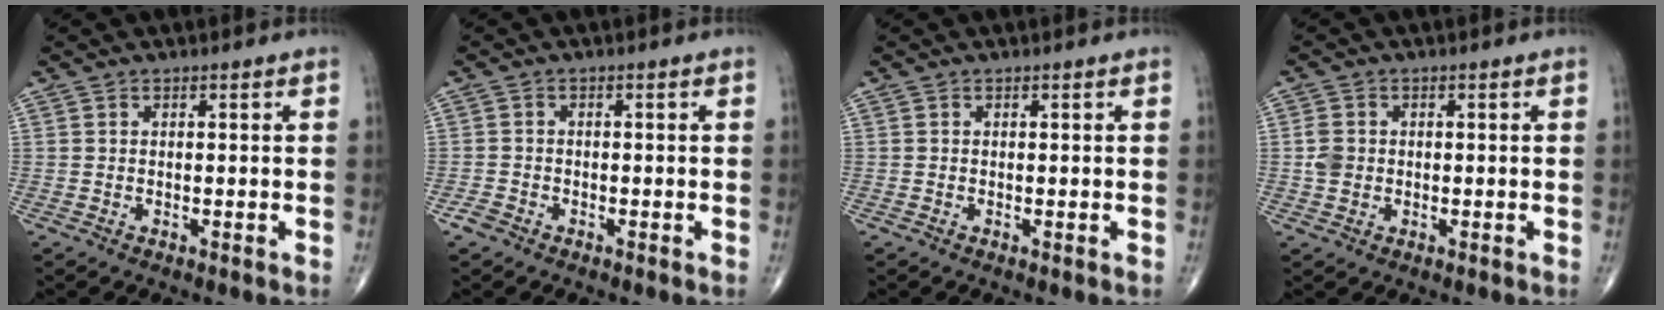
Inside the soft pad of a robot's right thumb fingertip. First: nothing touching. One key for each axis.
{"total": 1.9, "fx": -1.3, "fy": 1.2, "fz": 0.6, "tx": -0.013, "ty": 0.003, "tz": -0.026}
{"total": 0.0}
{"total": 3.1, "fx": -0.1, "fy": 2.6, "fz": 1.7, "tx": -0.029, "ty": 0.006, "tz": -0.003}